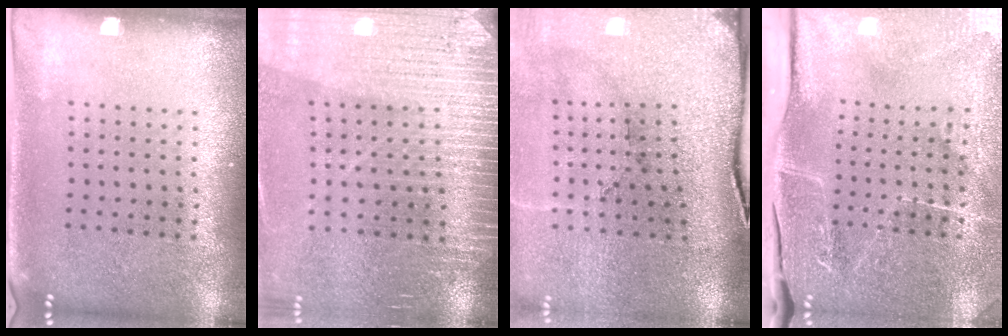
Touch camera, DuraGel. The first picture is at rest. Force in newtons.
{"total": 3.5, "press": 3.4, "slide": 0.3}
{"total": 3.6, "press": 3.3, "slide": 1.5}
{"total": 4.1, "press": 3.8, "slide": 1.4}